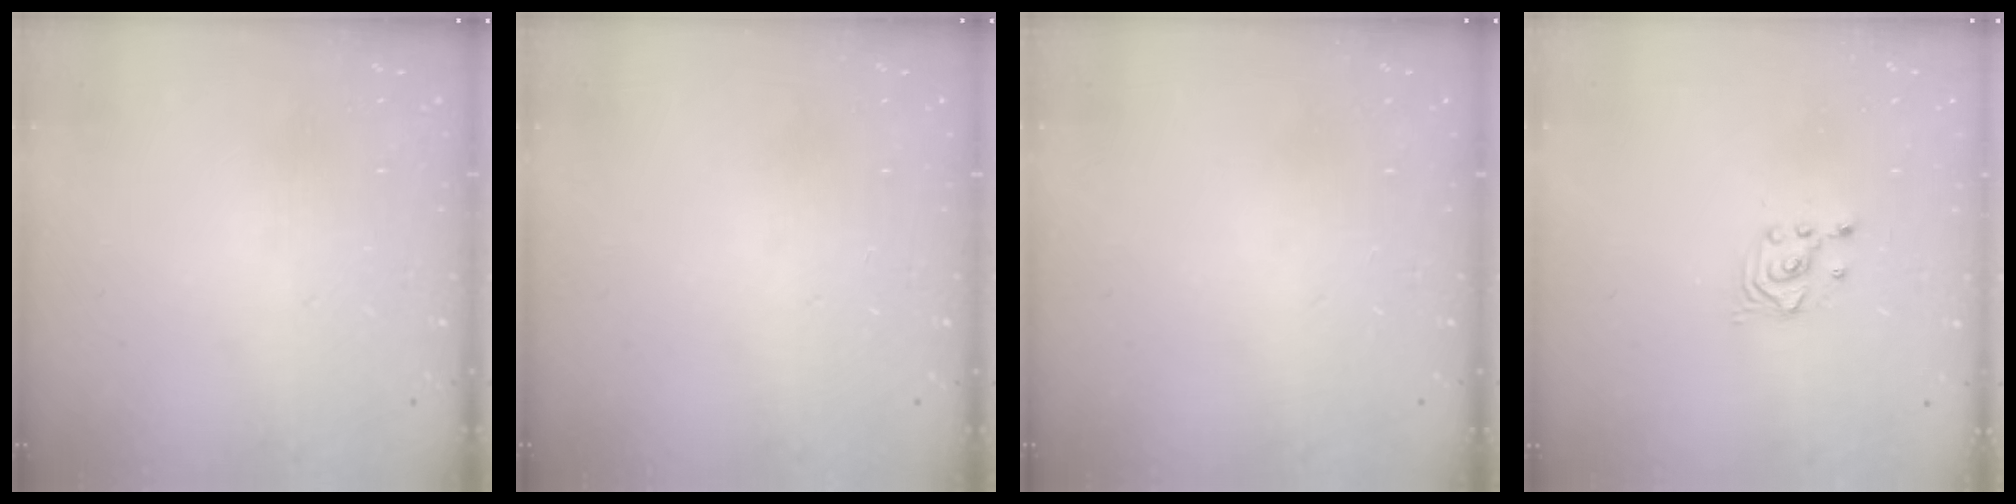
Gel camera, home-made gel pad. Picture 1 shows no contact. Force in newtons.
{"total": 0.0}
{"total": 0.0}
{"total": 2.5, "press": 2.5, "slide": 0.3}